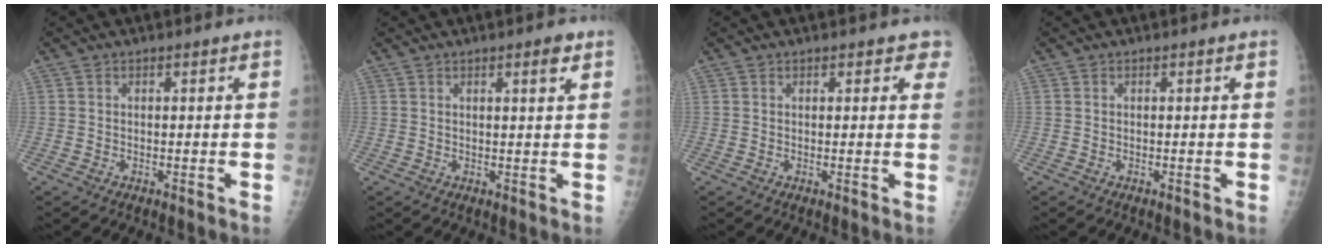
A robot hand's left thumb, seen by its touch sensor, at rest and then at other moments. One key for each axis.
{"total": 2.4, "fx": 1.4, "fy": 0.3, "fz": 1.9, "tx": -0.025, "ty": -0.007, "tz": 0.019}
{"total": 2.4, "fx": 1.7, "fy": 1.3, "fz": 1.0, "tx": 0.022, "ty": -0.002, "tz": 0.012}
{"total": 0.0}